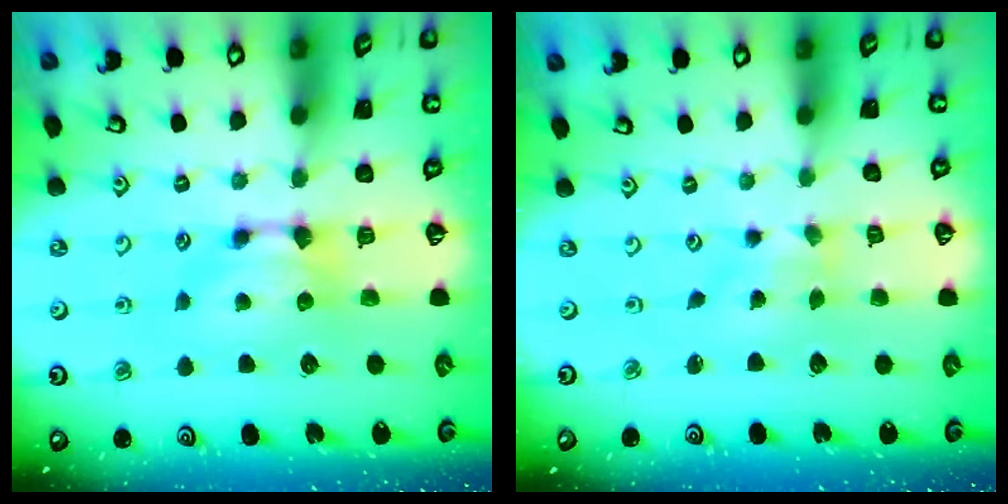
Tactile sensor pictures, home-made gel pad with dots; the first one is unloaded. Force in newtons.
{"total": 2.7, "press": 2.6, "slide": 1.0}